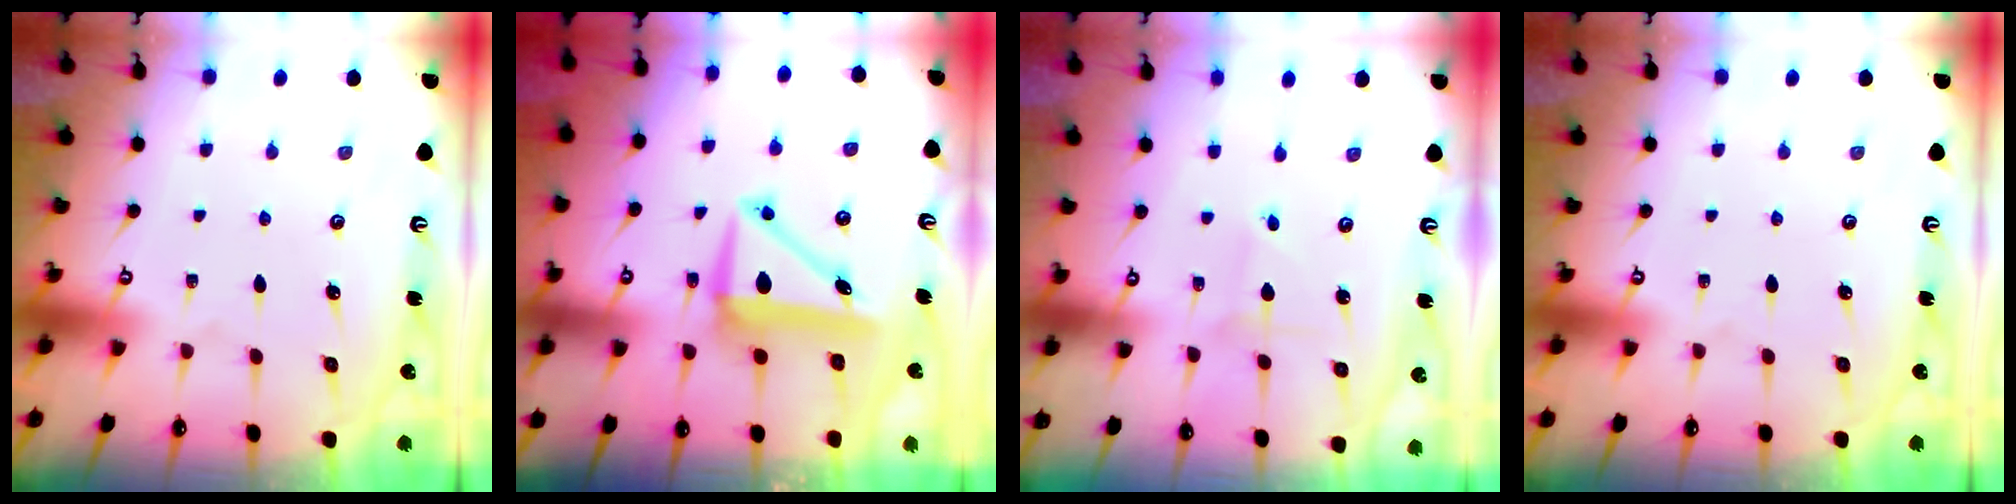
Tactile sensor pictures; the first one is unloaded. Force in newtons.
{"total": 7.6, "press": 7.4, "slide": 1.3}
{"total": 1.1, "press": 1.1, "slide": 0.1}
{"total": 0.0}